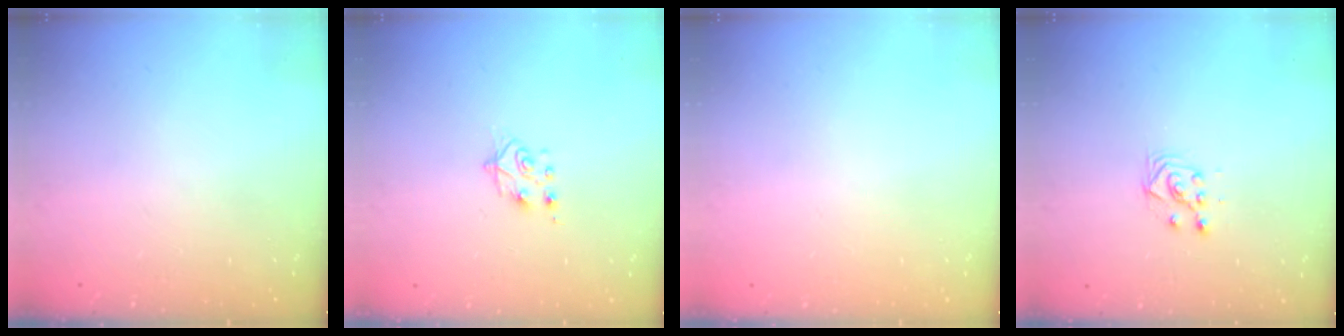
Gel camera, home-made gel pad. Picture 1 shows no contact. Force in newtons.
{"total": 7.6, "press": 7.5, "slide": 0.7}
{"total": 0.0}
{"total": 4.4, "press": 4.4, "slide": 0.7}